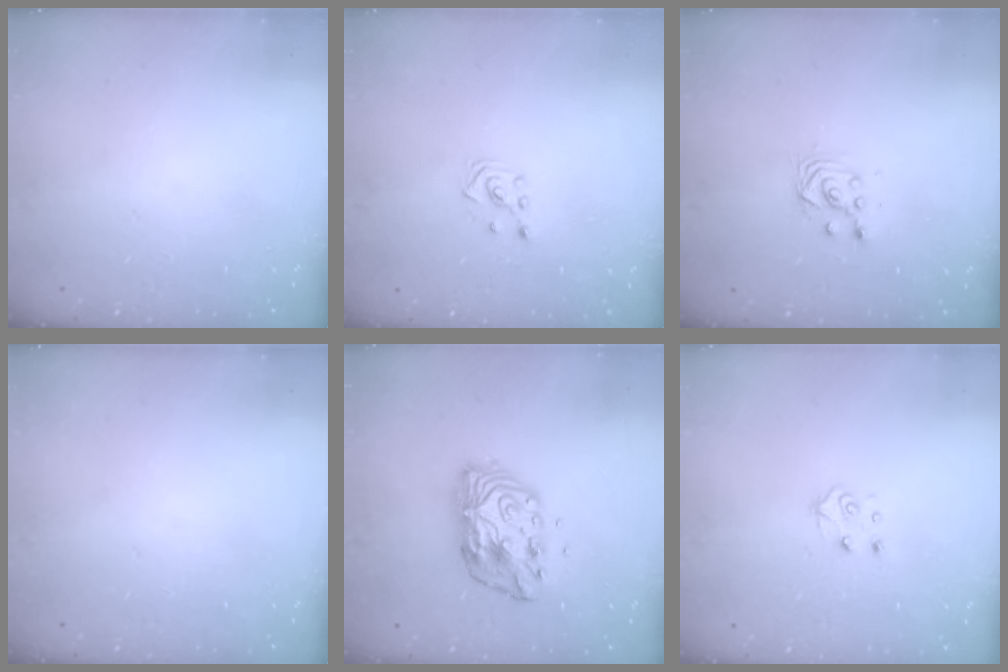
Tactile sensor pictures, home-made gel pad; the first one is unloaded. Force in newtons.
{"total": 2.5, "press": 2.4, "slide": 0.8}
{"total": 3.3, "press": 3.1, "slide": 1.1}
{"total": 0.0}
{"total": 12.5, "press": 12.5, "slide": 1.0}
{"total": 4.3, "press": 4.3, "slide": 0.5}